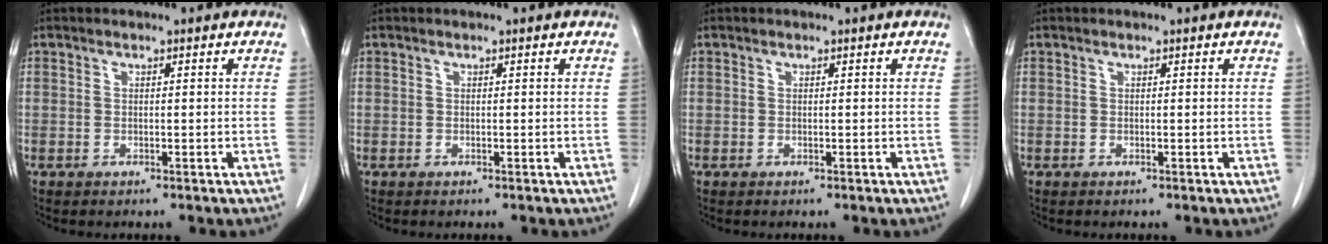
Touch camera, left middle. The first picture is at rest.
{"total": 0.0}
{"total": 0.0}
{"total": 0.0}